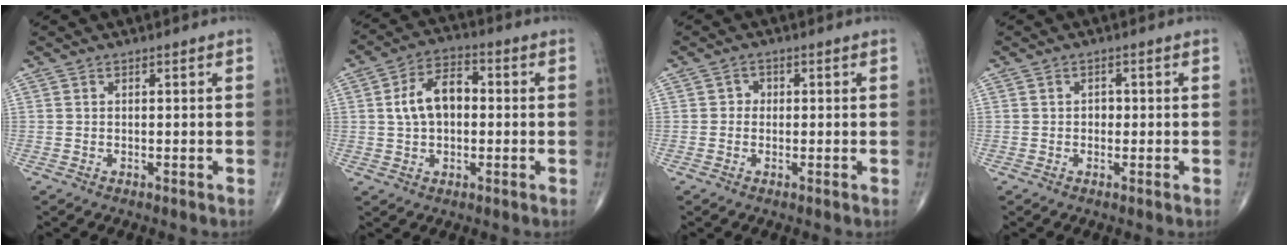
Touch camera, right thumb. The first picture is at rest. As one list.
[{"total": 9.2, "force": [0.6, 5.8, 7.1], "torque": [-0.118, 0.023, 0.005]}, {"total": 1.6, "force": [-0.1, 1.5, 0.6], "torque": [0.003, 0.006, -0.007]}, {"total": 1.3, "force": [-0.1, 1.1, 0.7], "torque": [-0.004, 0.004, -0.005]}]